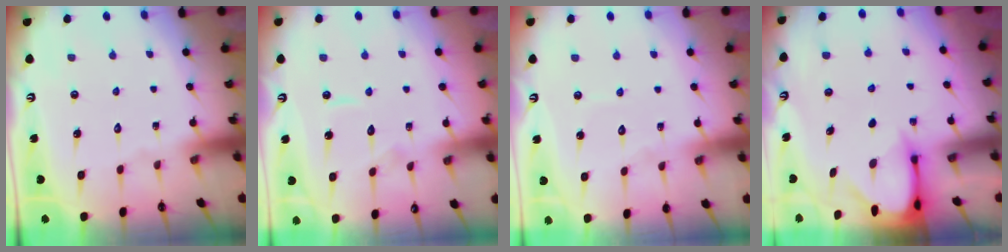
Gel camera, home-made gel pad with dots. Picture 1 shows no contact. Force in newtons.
{"total": 4.9, "press": 4.8, "slide": 0.5}
{"total": 4.0, "press": 4.0, "slide": 0.4}
{"total": 3.4, "press": 3.4, "slide": 0.3}